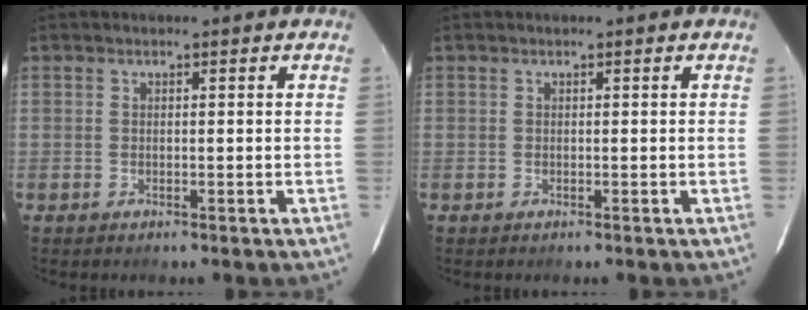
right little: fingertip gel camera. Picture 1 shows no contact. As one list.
[{"total": 0.0}]